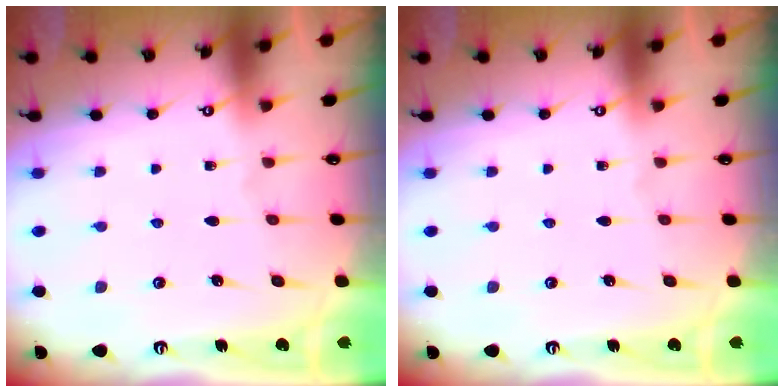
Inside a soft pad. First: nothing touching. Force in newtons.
{"total": 0.0}